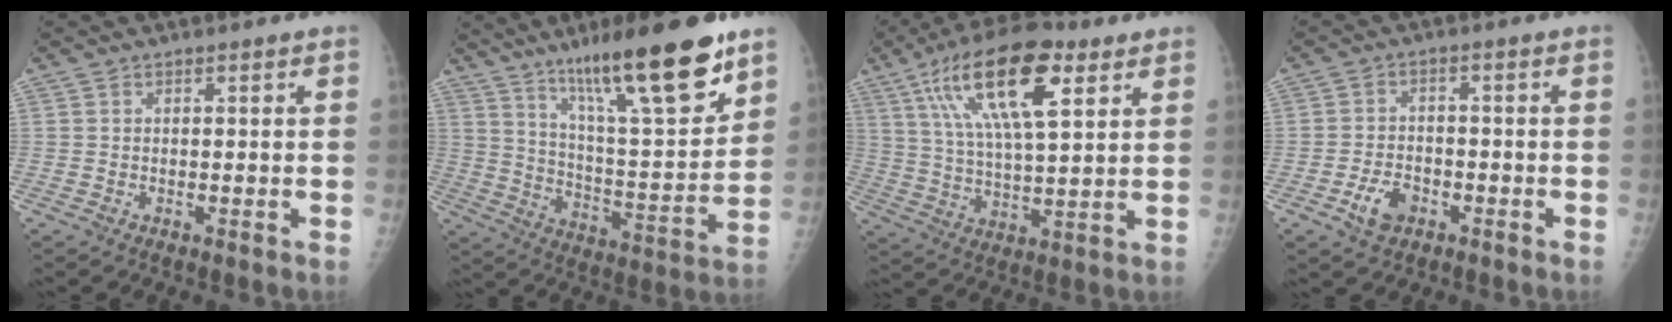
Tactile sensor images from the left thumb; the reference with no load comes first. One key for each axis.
{"total": 22.8, "fx": 14.5, "fy": 4.2, "fz": 17.1, "tx": -0.251, "ty": -0.067, "tz": 0.241}
{"total": 18.6, "fx": 8.5, "fy": 6.6, "fz": 15.2, "tx": -0.258, "ty": -0.013, "tz": 0.148}
{"total": 5.2, "fx": -2.7, "fy": 3.4, "fz": 2.9, "tx": -0.045, "ty": 0.018, "tz": -0.046}